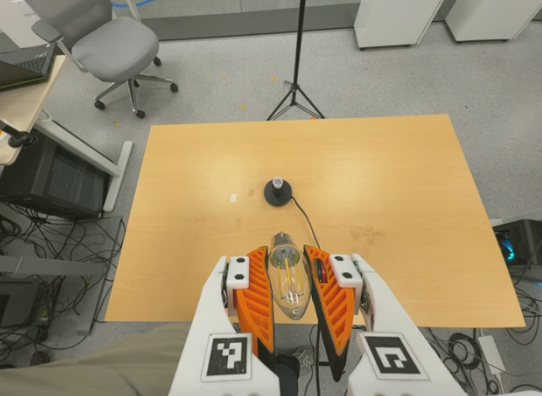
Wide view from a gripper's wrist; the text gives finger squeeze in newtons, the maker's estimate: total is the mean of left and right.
{"total": 20.7, "left": 22.6, "right": 18.8}